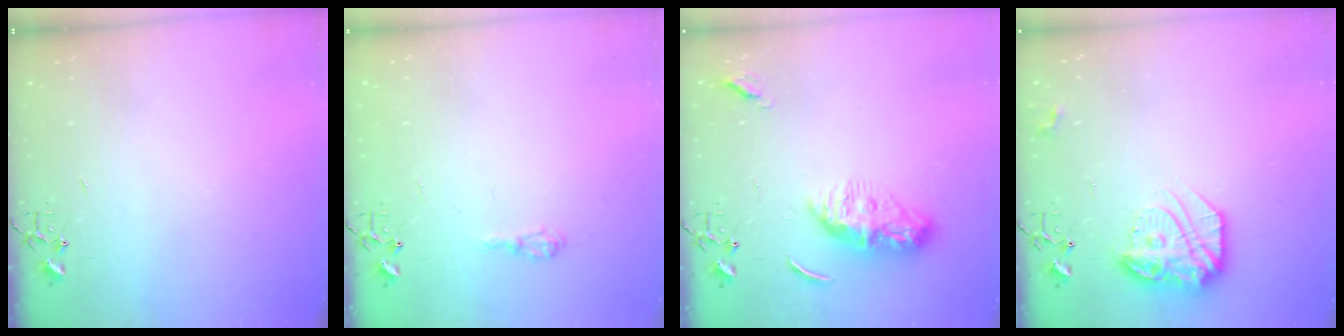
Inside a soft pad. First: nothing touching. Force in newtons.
{"total": 7.2, "press": 7.1, "slide": 0.6}
{"total": 10.4, "press": 10.3, "slide": 0.7}
{"total": 17.5, "press": 17.5, "slide": 1.4}